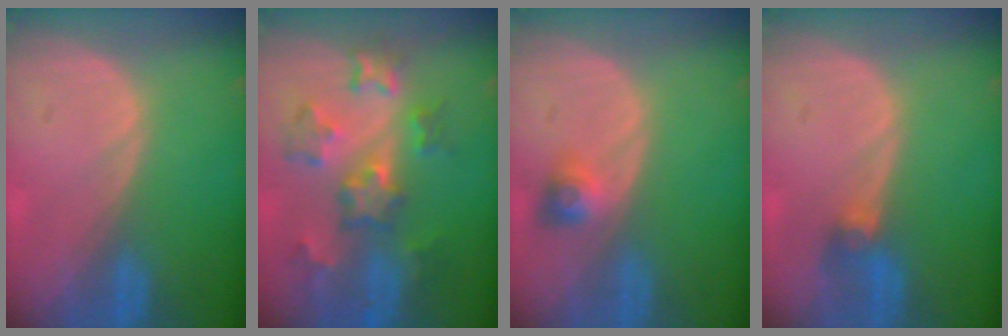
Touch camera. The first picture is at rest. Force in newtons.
{"total": 8.6, "press": 7.7, "slide": 3.7}
{"total": 2.9, "press": 2.7, "slide": 1.2}
{"total": 3.0, "press": 2.7, "slide": 1.4}